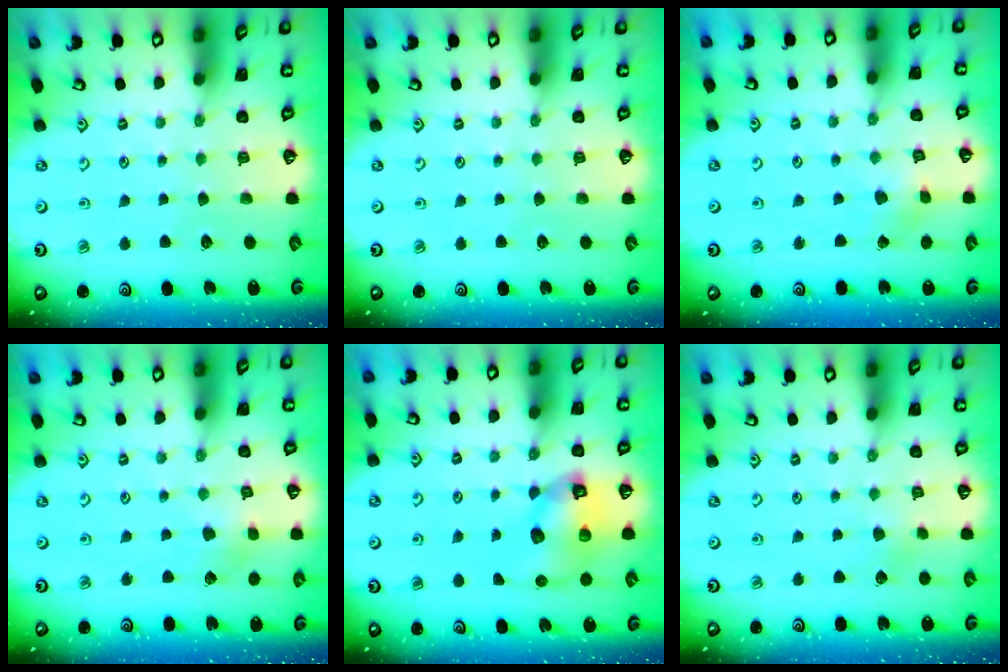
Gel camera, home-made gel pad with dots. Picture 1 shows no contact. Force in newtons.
{"total": 0.0}
{"total": 2.3, "press": 2.3, "slide": 0.2}
{"total": 2.9, "press": 2.8, "slide": 0.7}
{"total": 10.7, "press": 10.6, "slide": 1.4}
{"total": 2.9, "press": 2.9, "slide": 0.2}